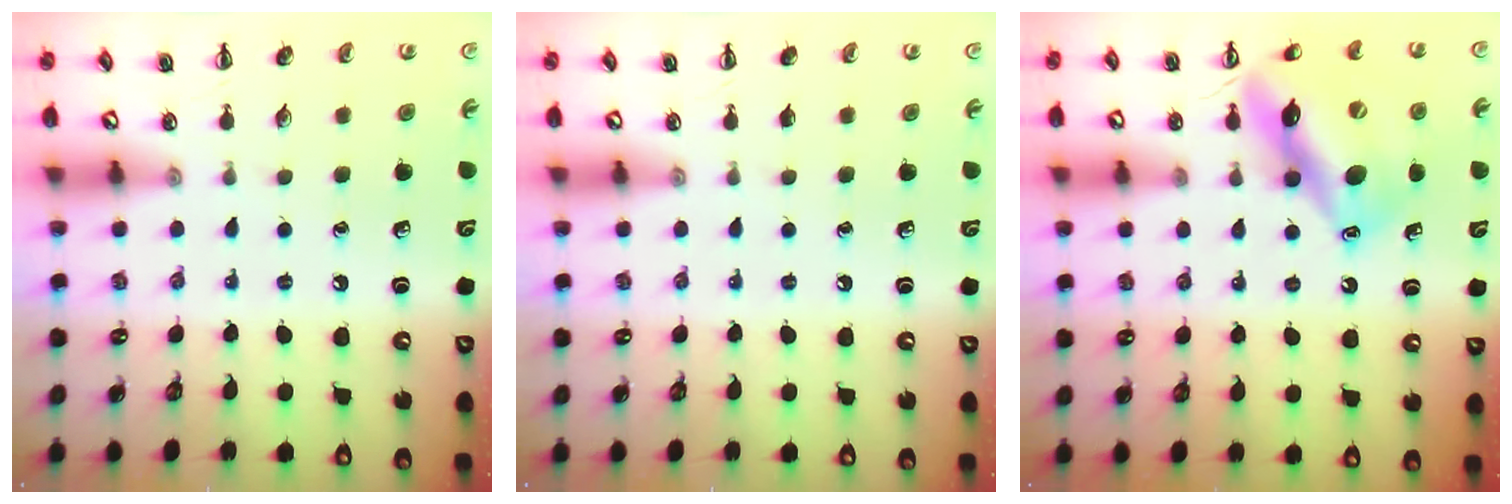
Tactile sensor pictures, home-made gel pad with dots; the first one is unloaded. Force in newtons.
{"total": 0.0}
{"total": 15.2, "press": 14.9, "slide": 2.7}